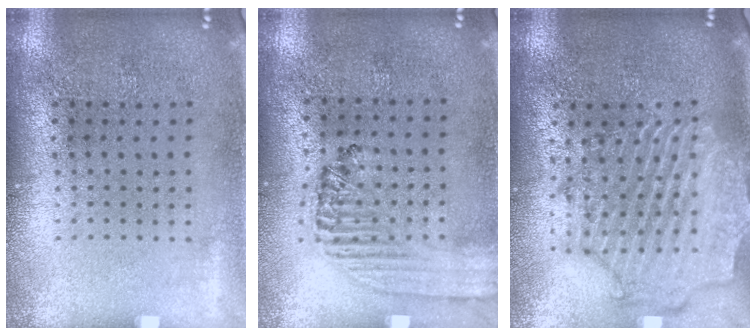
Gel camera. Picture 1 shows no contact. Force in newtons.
{"total": 1.4, "press": 1.2, "slide": 0.6}
{"total": 2.5, "press": 2.2, "slide": 1.1}